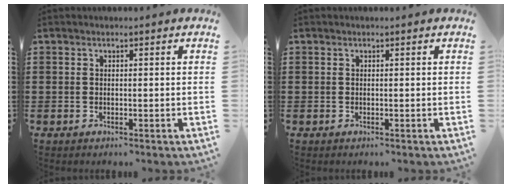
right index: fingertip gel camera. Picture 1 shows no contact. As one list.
[{"total": 0.0}]